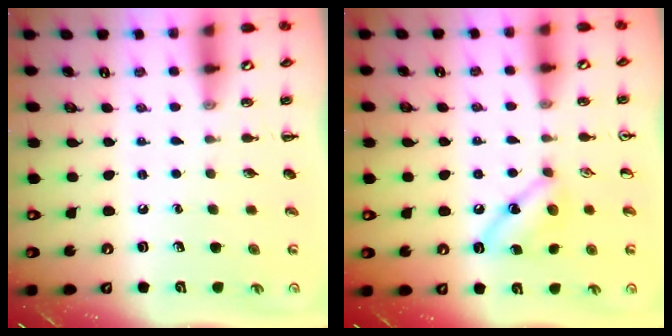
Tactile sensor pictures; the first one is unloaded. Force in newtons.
{"total": 7.4, "press": 7.2, "slide": 1.5}